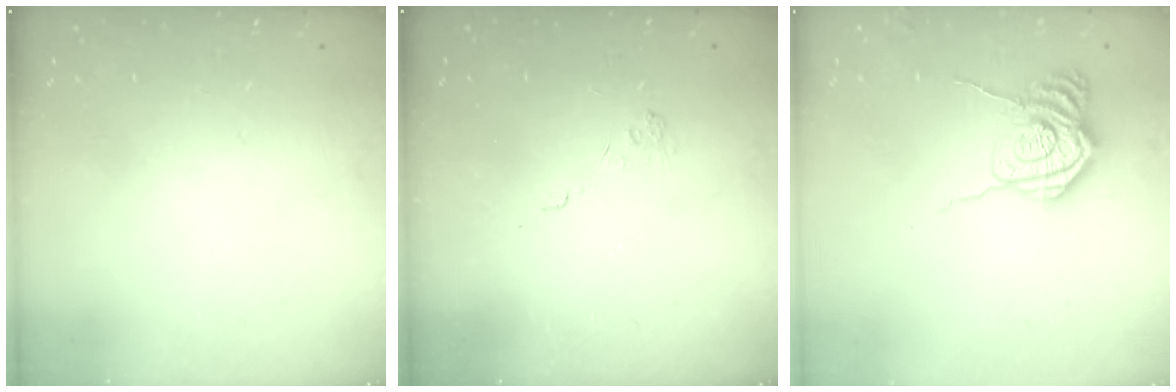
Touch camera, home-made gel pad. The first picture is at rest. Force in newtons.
{"total": 2.1, "press": 1.5, "slide": 1.4}
{"total": 10.8, "press": 10.8, "slide": 0.9}